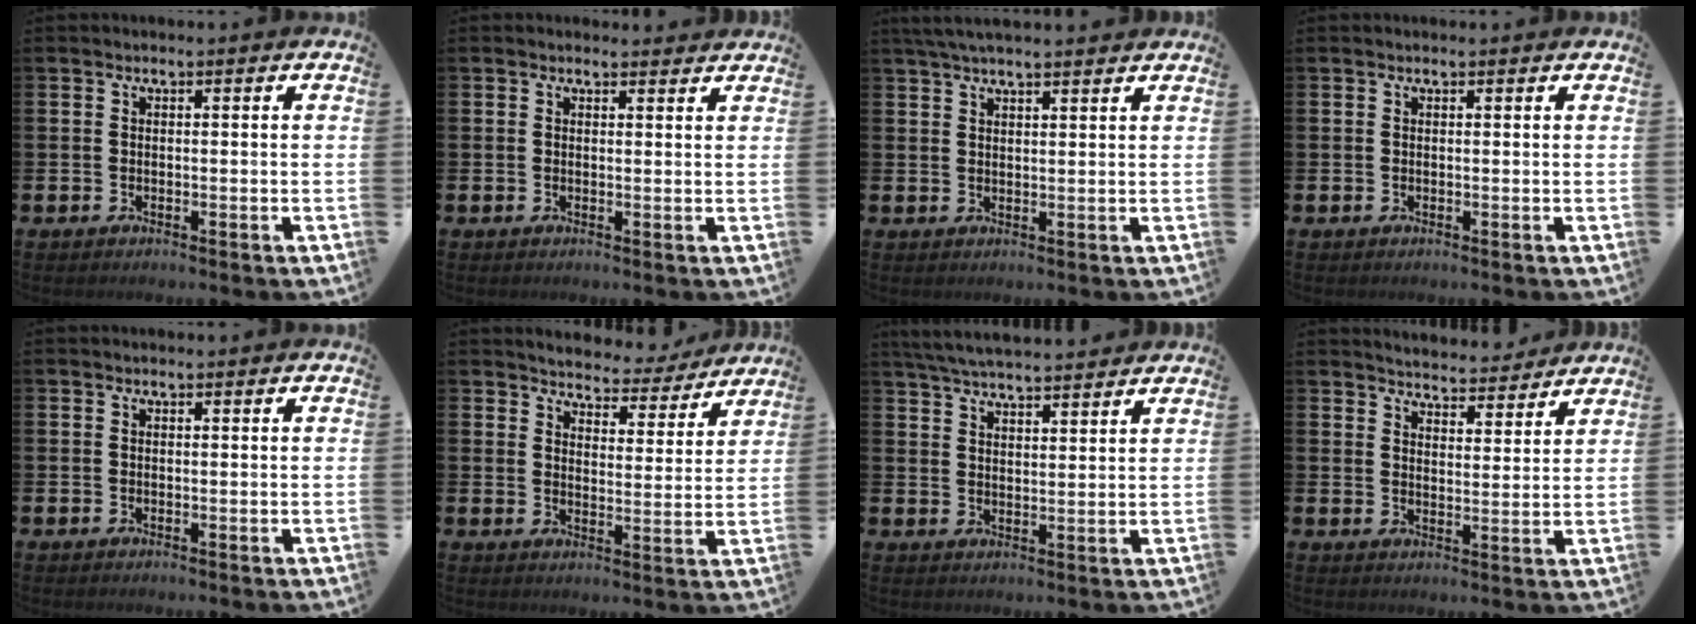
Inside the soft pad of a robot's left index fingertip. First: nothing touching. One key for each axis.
{"total": 1.2, "fx": 1.1, "fy": 0.4, "fz": 0.0, "tx": 0.005, "ty": -0.001, "tz": 0.019}
{"total": 4.9, "fx": 4.8, "fy": 0.5, "fz": 1.1, "tx": -0.042, "ty": -0.011, "tz": 0.090}
{"total": 0.0}
{"total": 0.0}
{"total": 4.9, "fx": 4.8, "fy": 1.1, "fz": 0.0, "tx": -0.016, "ty": -0.041, "tz": 0.080}
{"total": 5.4, "fx": 5.3, "fy": 0.4, "fz": 1.0, "tx": -0.044, "ty": -0.021, "tz": 0.098}
{"total": 4.8, "fx": 4.8, "fy": 0.5, "fz": -0.2, "tx": -0.006, "ty": -0.041, "tz": 0.082}